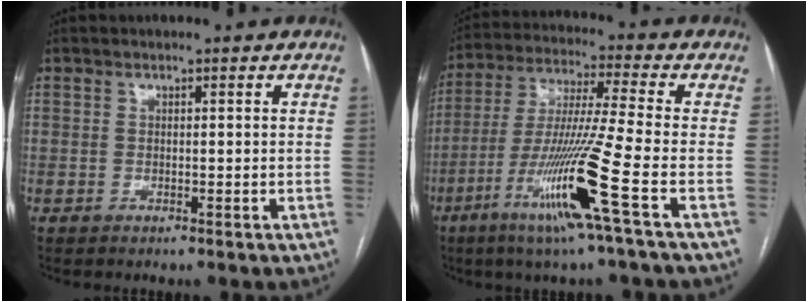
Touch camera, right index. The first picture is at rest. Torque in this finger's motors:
{"motor_torque": [2.14, 0.00, 1.05, 0.21]}